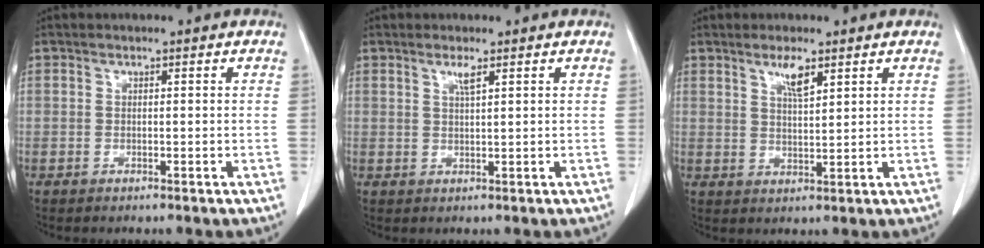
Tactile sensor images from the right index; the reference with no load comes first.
{"total": 1.7, "force": [1.0, -0.1, 1.4], "torque": [-0.029, 0.000, 0.020]}
{"total": 3.6, "force": [2.3, 0.5, 2.7], "torque": [-0.052, -0.001, 0.043]}